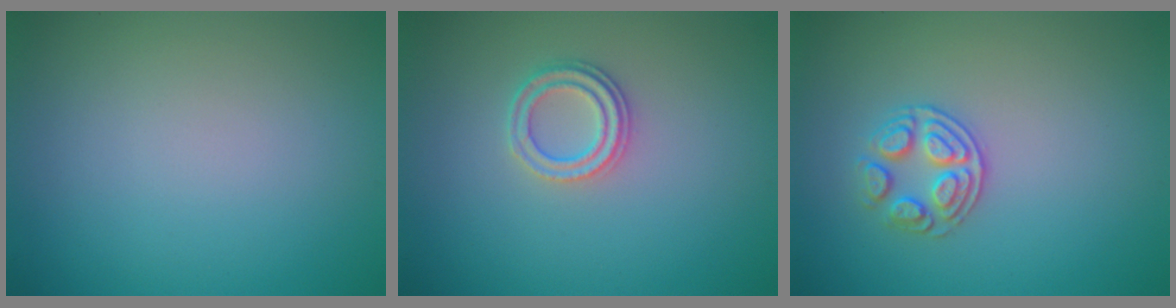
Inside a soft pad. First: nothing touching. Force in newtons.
{"total": 2.3, "press": 2.2, "slide": 0.8}
{"total": 2.7, "press": 2.4, "slide": 1.1}